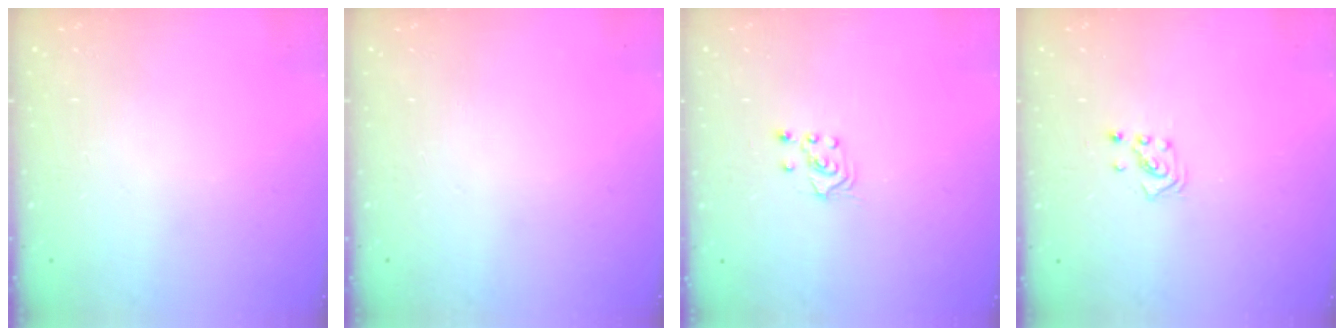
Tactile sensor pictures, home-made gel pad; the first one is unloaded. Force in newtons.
{"total": 0.0}
{"total": 2.7, "press": 2.5, "slide": 0.9}
{"total": 1.3, "press": 1.3, "slide": 0.1}